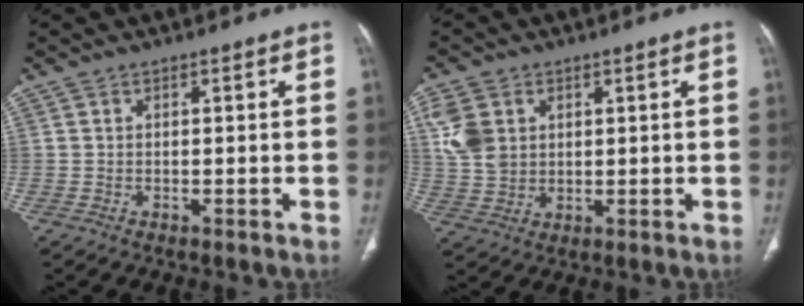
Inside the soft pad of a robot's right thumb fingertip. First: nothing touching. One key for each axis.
{"total": 7.9, "fx": 2.5, "fy": 6.1, "fz": 4.4, "tx": -0.083, "ty": -0.006, "tz": 0.055}